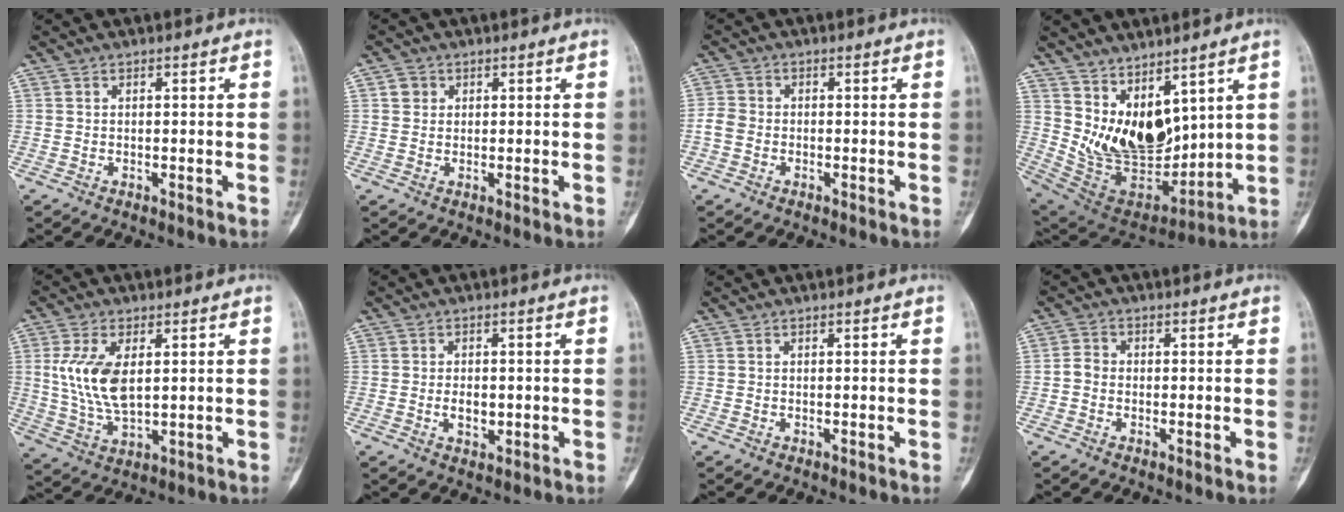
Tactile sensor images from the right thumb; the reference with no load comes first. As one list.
[{"total": 2.0, "force": [0.6, 1.8, 0.5], "torque": [0.002, 0.000, 0.008]}, {"total": 3.0, "force": [-0.8, 2.5, 1.4], "torque": [-0.026, 0.006, -0.021]}, {"total": 16.4, "force": [6.4, 9.3, 11.8], "torque": [-0.165, -0.057, 0.154]}, {"total": 10.6, "force": [2.1, 5.3, 8.9], "torque": [-0.182, -0.013, 0.049]}, {"total": 3.0, "force": [-0.4, 1.9, 2.3], "torque": [-0.033, 0.000, -0.003]}, {"total": 0.0}, {"total": 2.3, "force": [-0.6, 1.8, 1.2], "torque": [-0.017, 0.006, -0.019]}]